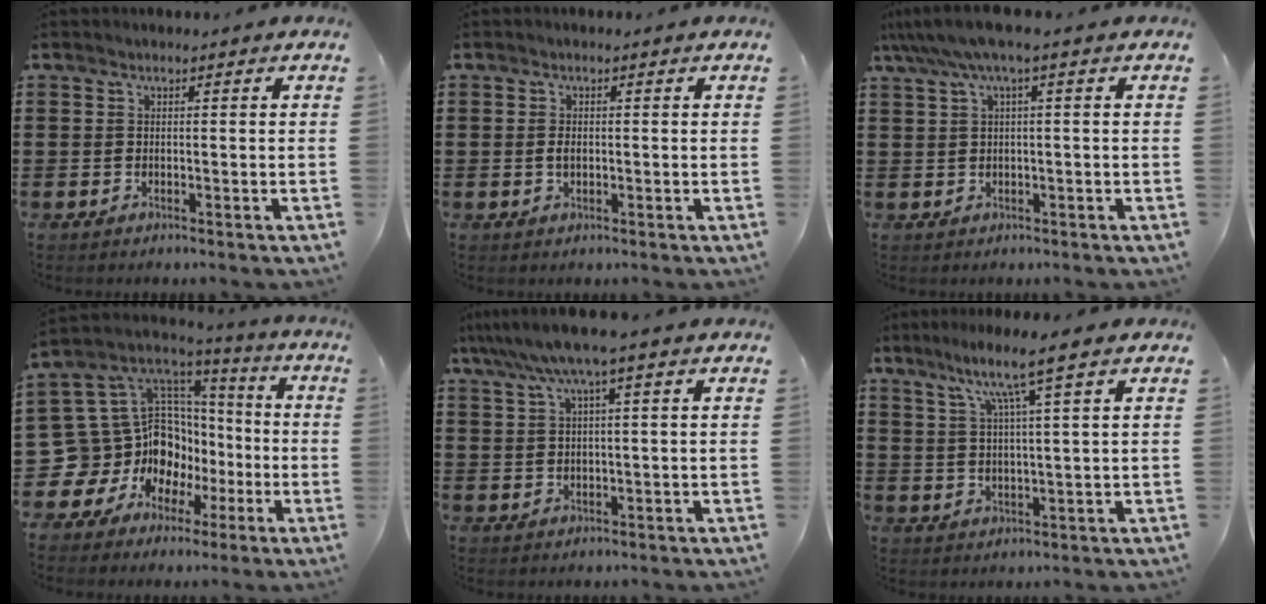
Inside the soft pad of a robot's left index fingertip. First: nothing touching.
{"total": 1.5, "force": [-0.1, 0.7, 1.3], "torque": [-0.027, 0.002, -0.002]}
{"total": 3.7, "force": [0.8, 0.4, 3.6], "torque": [-0.077, -0.004, 0.010]}
{"total": 15.4, "force": [-3.1, 14.1, 5.4], "torque": [-0.160, -0.041, -0.019]}
{"total": 5.4, "force": [2.9, -0.2, 4.5], "torque": [-0.095, -0.002, 0.049]}
{"total": 7.2, "force": [4.5, -0.2, 5.6], "torque": [-0.121, -0.009, 0.074]}